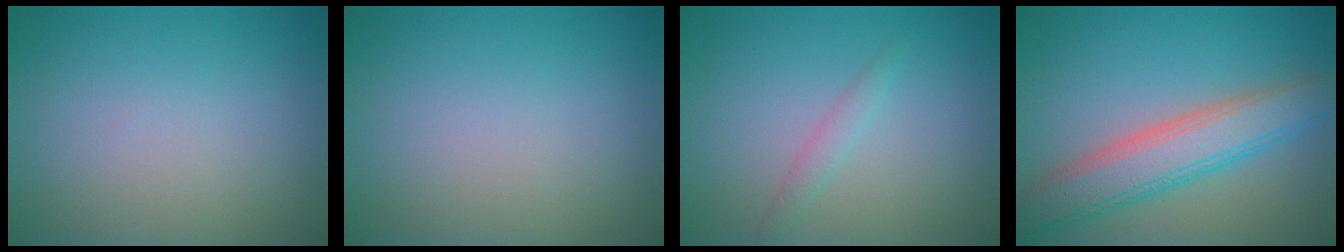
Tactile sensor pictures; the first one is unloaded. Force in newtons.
{"total": 0.0}
{"total": 1.1, "press": 1.1, "slide": 0.0}
{"total": 6.0, "press": 6.0, "slide": 0.3}